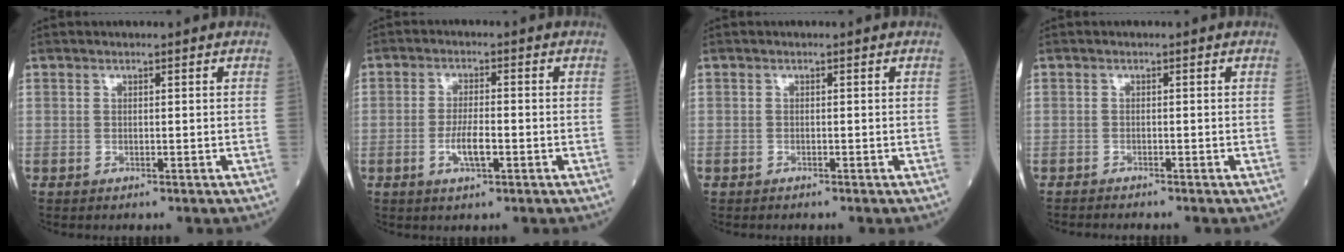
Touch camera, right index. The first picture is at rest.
{"total": 4.2, "force": [-1.3, 1.0, 3.9], "torque": [-0.080, 0.000, -0.019]}
{"total": 0.0}
{"total": 1.9, "force": [-1.8, -0.2, 0.6], "torque": [-0.009, -0.003, -0.027]}